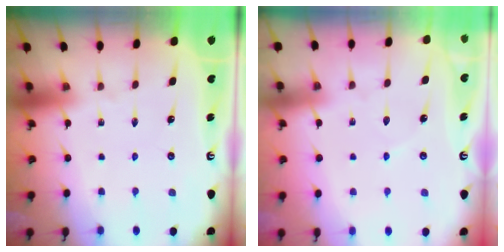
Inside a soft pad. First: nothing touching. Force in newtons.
{"total": 3.0, "press": 3.0, "slide": 0.5}